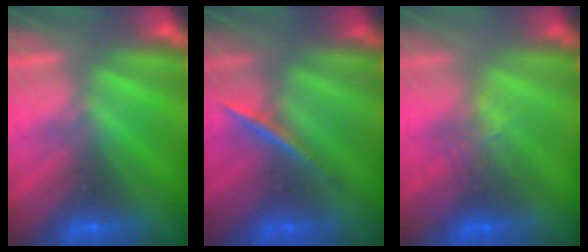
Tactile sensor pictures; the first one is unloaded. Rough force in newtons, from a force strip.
{"total": 2.0}
{"total": 2.7}